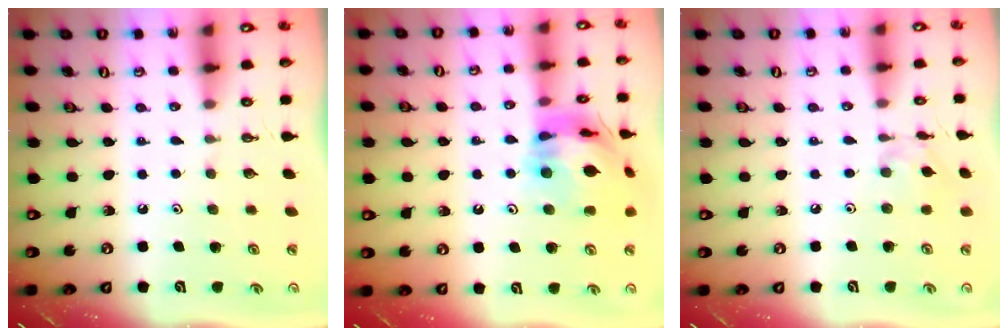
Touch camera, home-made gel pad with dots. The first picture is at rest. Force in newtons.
{"total": 16.0, "press": 15.9, "slide": 1.8}
{"total": 4.6, "press": 4.5, "slide": 0.4}